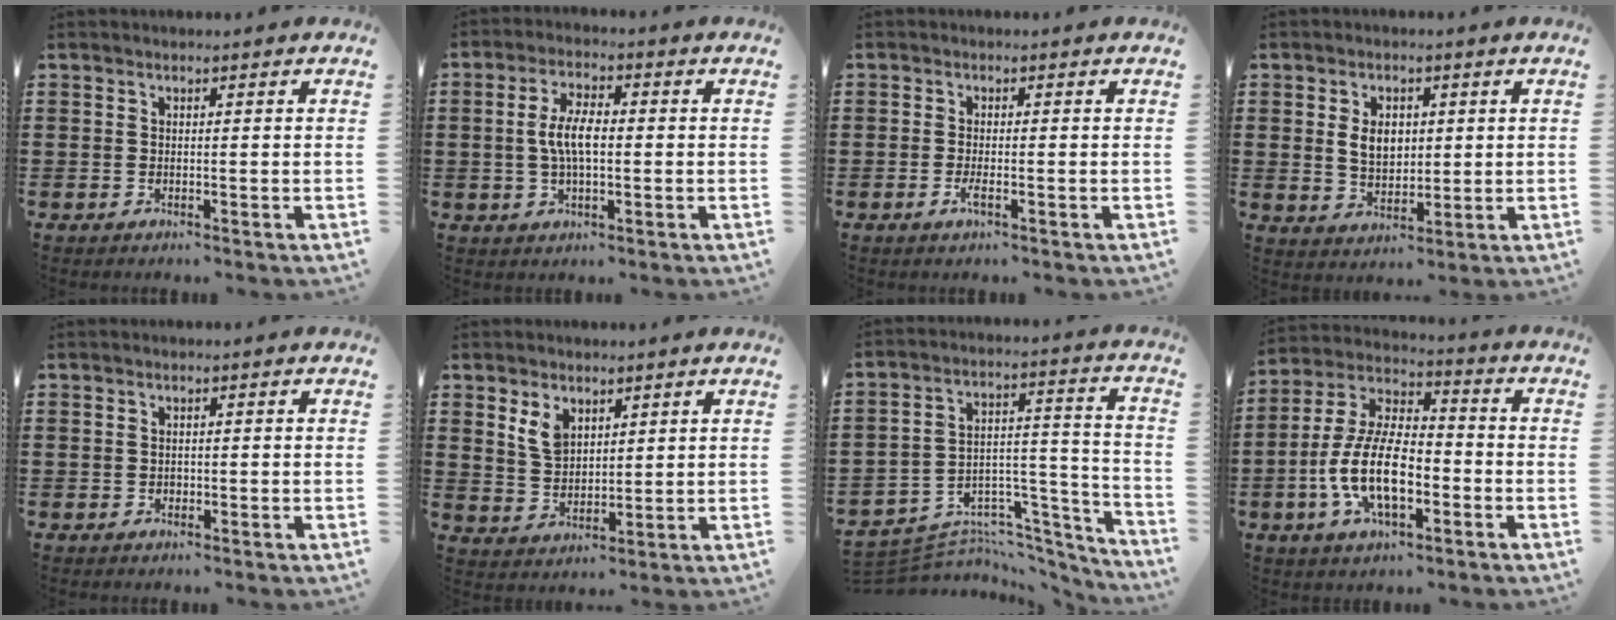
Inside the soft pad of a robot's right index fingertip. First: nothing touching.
{"total": 6.0, "force": [-0.4, 2.4, 5.5], "torque": [-0.115, 0.002, -0.013]}
{"total": 1.8, "force": [-0.9, 0.3, 1.5], "torque": [-0.032, -0.005, -0.018]}
{"total": 4.9, "force": [0.6, 3.4, 3.4], "torque": [-0.061, 0.005, 0.005]}
{"total": 0.6, "force": [-0.2, 0.6, 0.1], "torque": [-0.005, 0.002, -0.004]}
{"total": 4.8, "force": [2.5, 3.1, 2.6], "torque": [-0.056, 0.006, 0.045]}
{"total": 6.0, "force": [-5.2, 2.8, 1.2], "torque": [-0.024, 0.003, -0.096]}
{"total": 11.7, "force": [-3.7, 5.5, 9.7], "torque": [-0.230, -0.002, -0.076]}